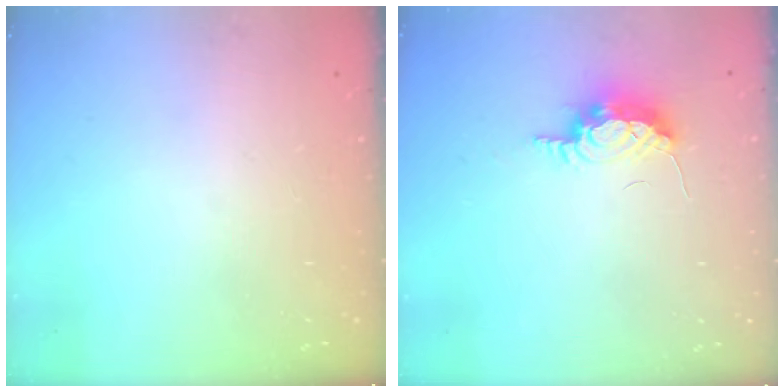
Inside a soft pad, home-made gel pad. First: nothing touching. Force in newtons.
{"total": 7.6, "press": 7.4, "slide": 1.6}